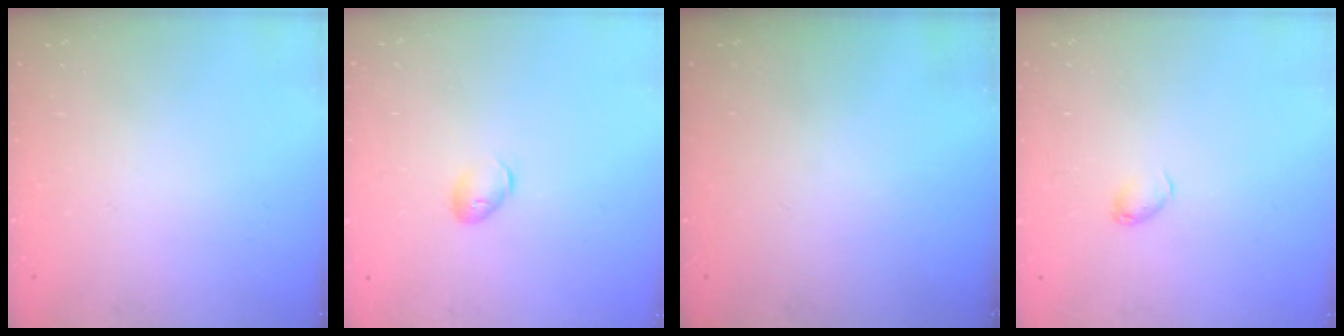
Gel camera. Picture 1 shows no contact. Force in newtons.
{"total": 5.8, "press": 5.7, "slide": 0.9}
{"total": 0.0}
{"total": 2.9, "press": 2.8, "slide": 0.6}